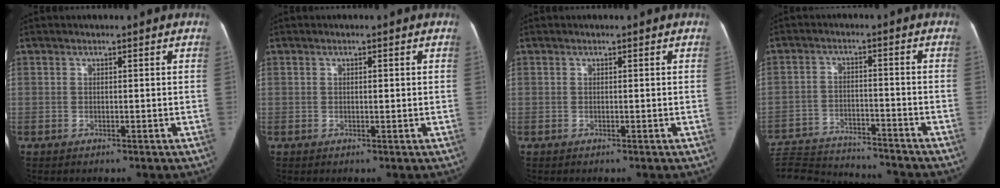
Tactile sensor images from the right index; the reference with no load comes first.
{"total": 0.7, "force": [0.1, 0.2, 0.7], "torque": [-0.010, 0.000, 0.002]}
{"total": 0.0}
{"total": 17.6, "force": [-16.9, 1.7, 4.9], "torque": [-0.107, -0.008, -0.249]}